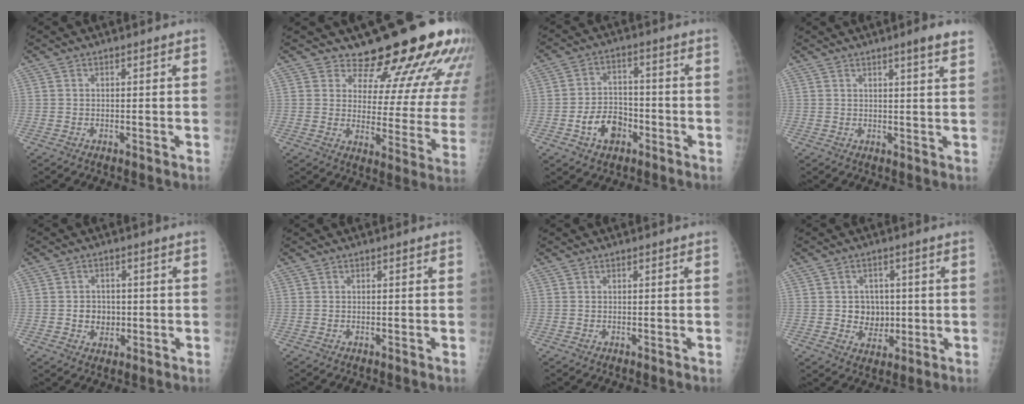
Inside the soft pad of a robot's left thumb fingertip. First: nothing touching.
{"total": 18.6, "force": [15.5, 6.3, 8.0], "torque": [-0.062, -0.108, 0.189]}
{"total": 8.2, "force": [-3.5, 5.8, 4.5], "torque": [-0.055, 0.028, -0.059]}
{"total": 4.6, "force": [3.1, -0.1, 3.3], "torque": [-0.044, -0.014, 0.041]}
{"total": 4.1, "force": [-0.4, 3.6, 2.0], "torque": [-0.009, 0.006, -0.002]}
{"total": 0.0}
{"total": 0.0}
{"total": 6.1, "force": [0.2, 5.4, 2.8], "torque": [-0.007, 0.002, 0.008]}